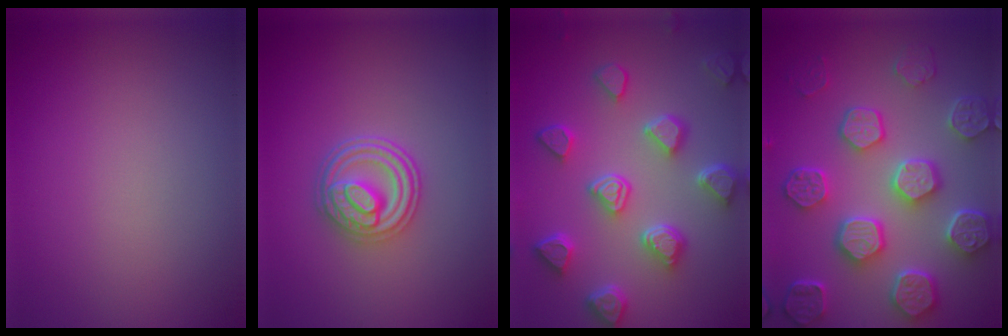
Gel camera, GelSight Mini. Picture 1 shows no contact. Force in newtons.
{"total": 4.3, "press": 3.5, "slide": 2.5}
{"total": 6.4, "press": 5.2, "slide": 3.8}
{"total": 8.2, "press": 6.5, "slide": 5.0}